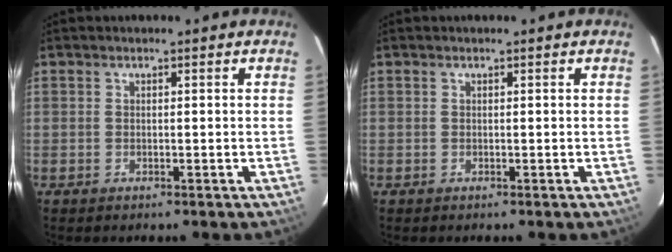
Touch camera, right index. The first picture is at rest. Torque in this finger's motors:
{"motor_torque": [0.00, 0.00, -0.04, 0.00]}